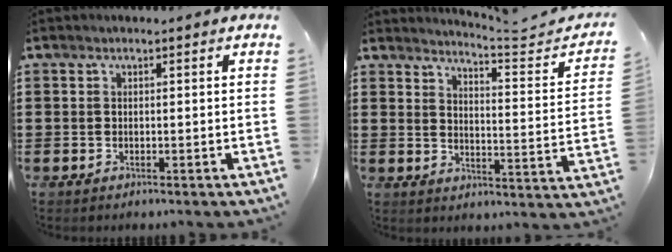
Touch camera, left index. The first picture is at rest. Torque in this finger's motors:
{"motor_torque": [-0.01, 0.22, -0.25, -0.05]}